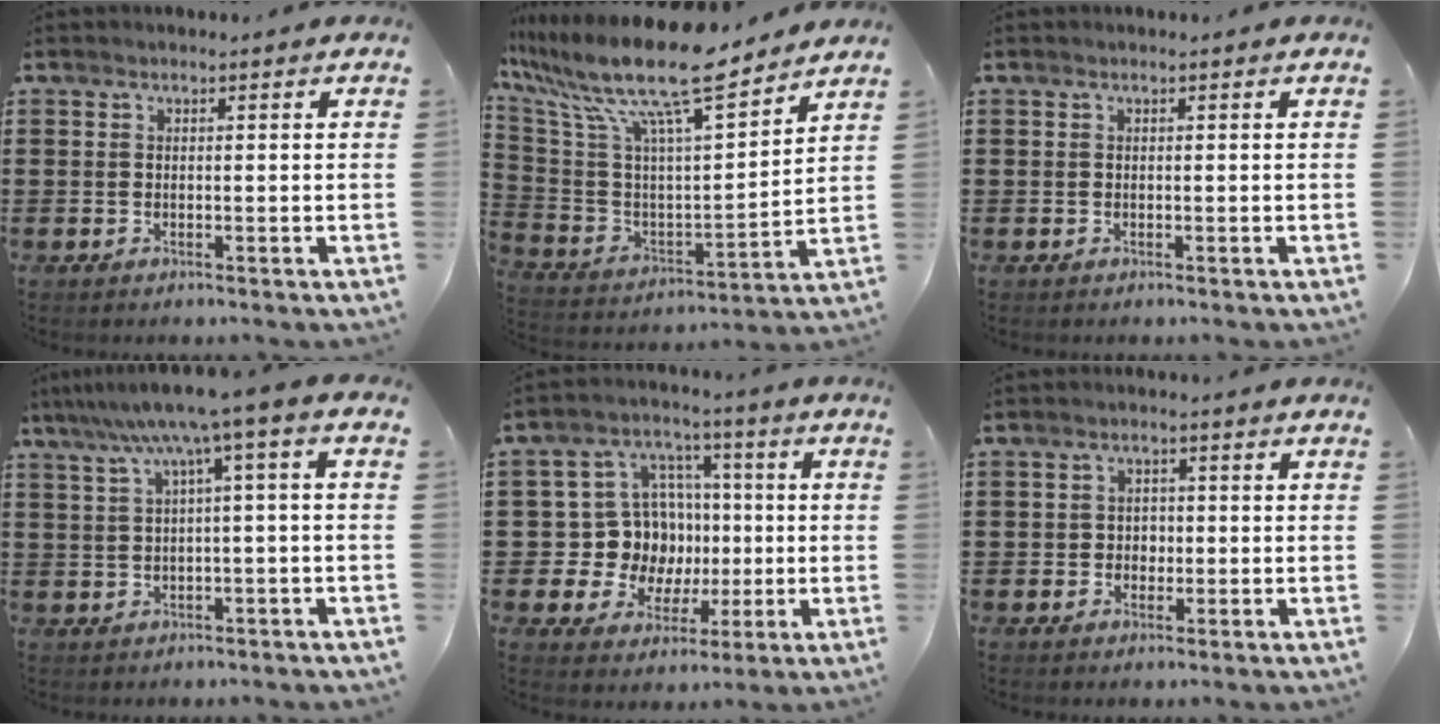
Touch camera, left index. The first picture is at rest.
{"total": 14.7, "force": [11.2, 2.3, 9.2], "torque": [-0.208, -0.078, 0.183]}
{"total": 0.0}
{"total": 6.8, "force": [2.1, -0.2, 6.4], "torque": [-0.126, -0.010, 0.031]}
{"total": 11.2, "force": [0.4, 10.7, 3.2], "torque": [-0.104, 0.001, 0.021]}
{"total": 2.0, "force": [-0.4, 1.9, 0.6], "torque": [-0.019, 0.005, -0.012]}